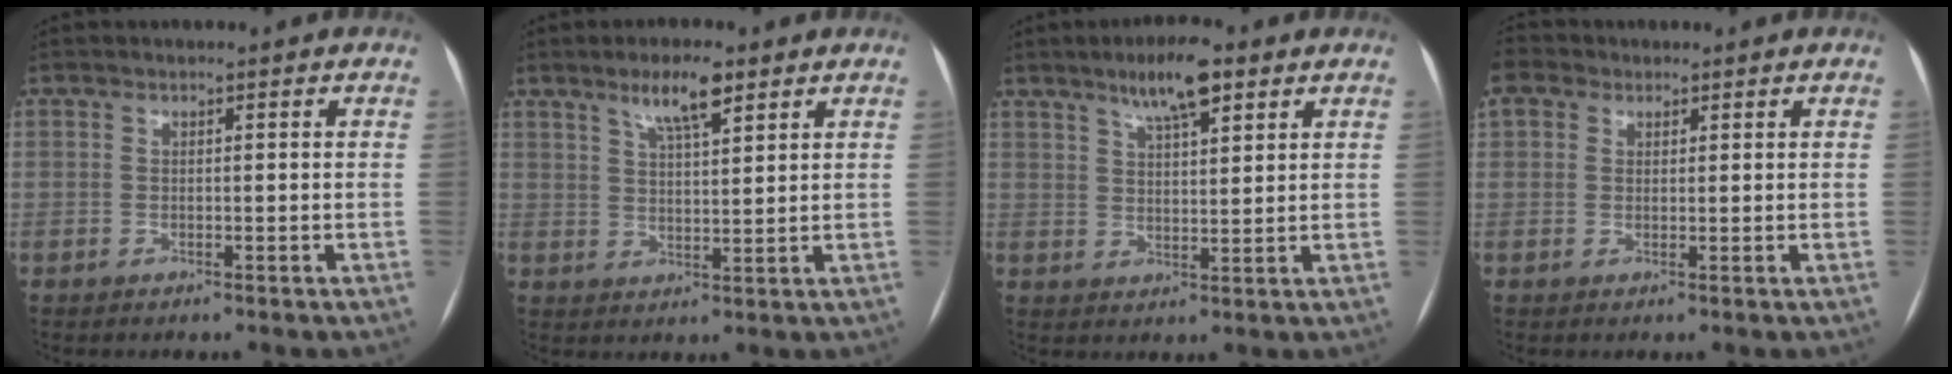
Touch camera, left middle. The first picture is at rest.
{"total": 6.1, "force": [4.0, 1.1, 4.5], "torque": [-0.085, 0.005, 0.069]}
{"total": 7.3, "force": [4.7, 1.6, 5.3], "torque": [-0.096, 0.008, 0.079]}
{"total": 1.7, "force": [1.2, 1.2, 0.2], "torque": [-0.008, 0.014, 0.025]}